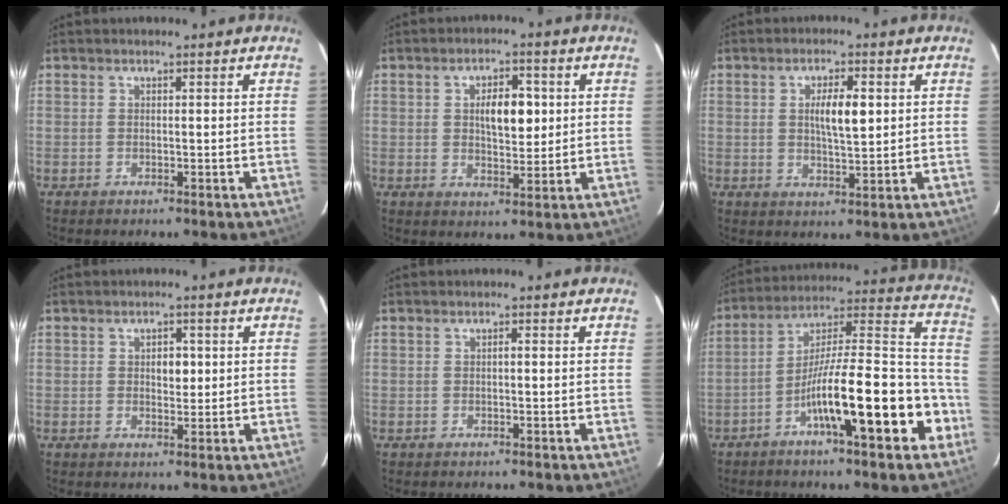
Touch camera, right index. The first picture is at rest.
{"total": 6.6, "force": [1.3, 2.8, 5.9], "torque": [-0.096, 0.008, 0.024]}
{"total": 5.7, "force": [1.1, 1.4, 5.4], "torque": [-0.093, 0.003, 0.022]}
{"total": 2.9, "force": [0.5, 1.6, 2.3], "torque": [-0.032, 0.003, 0.009]}
{"total": 0.6, "force": [0.0, 0.1, 0.6], "torque": [-0.011, 0.002, -0.001]}
{"total": 19.0, "force": [-7.9, 3.0, 17.0], "torque": [-0.260, 0.020, -0.122]}